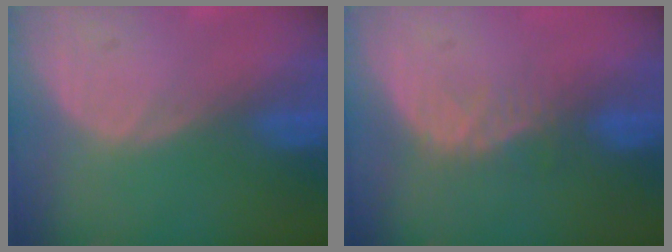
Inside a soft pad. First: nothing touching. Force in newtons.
{"total": 3.4, "press": 3.0, "slide": 1.6}